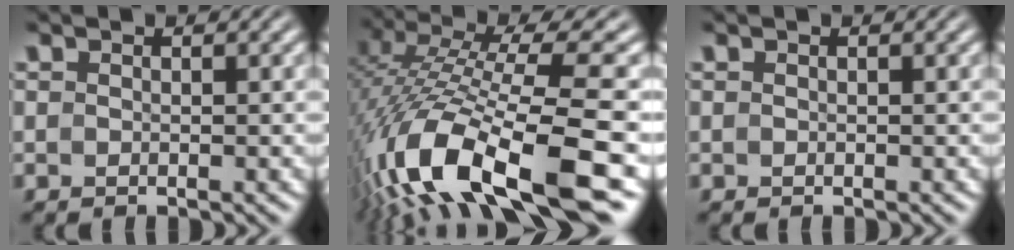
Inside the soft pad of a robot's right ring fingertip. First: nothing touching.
{"total": 10.8, "force": [-3.6, 4.3, 9.3], "torque": [-0.209, -0.035, -0.033]}
{"total": 0.0}